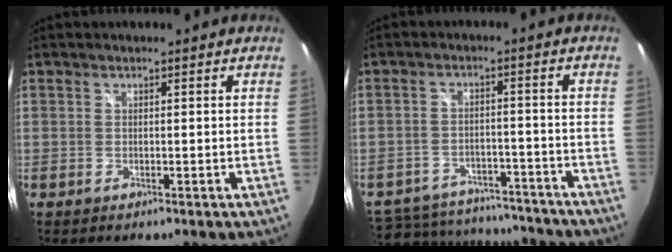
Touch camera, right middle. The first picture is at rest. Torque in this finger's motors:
{"motor_torque": [-0.89, -0.85, -0.28, -0.08]}